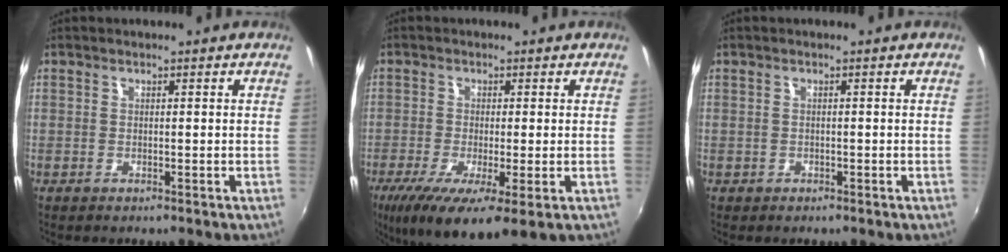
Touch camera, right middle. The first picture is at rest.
{"total": 11.3, "force": [-5.3, 2.2, 9.7], "torque": [-0.189, -0.044, -0.086]}
{"total": 0.7, "force": [-0.3, 0.6, 0.0], "torque": [-0.002, 0.000, -0.001]}